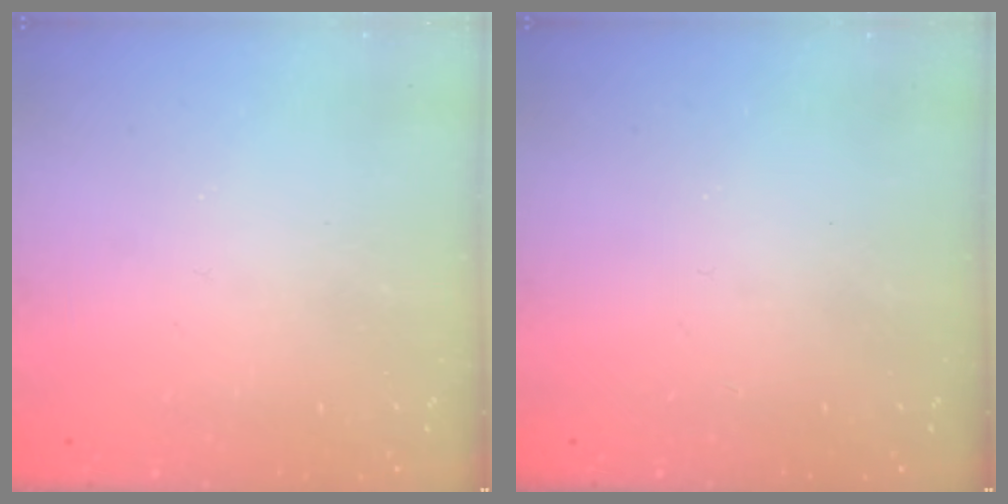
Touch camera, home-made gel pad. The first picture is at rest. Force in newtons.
{"total": 0.0}